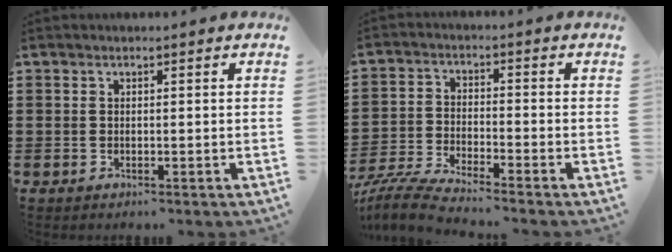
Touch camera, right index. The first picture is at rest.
{"total": 5.5, "force": [-5.3, -0.2, 1.6], "torque": [-0.053, -0.015, -0.109]}